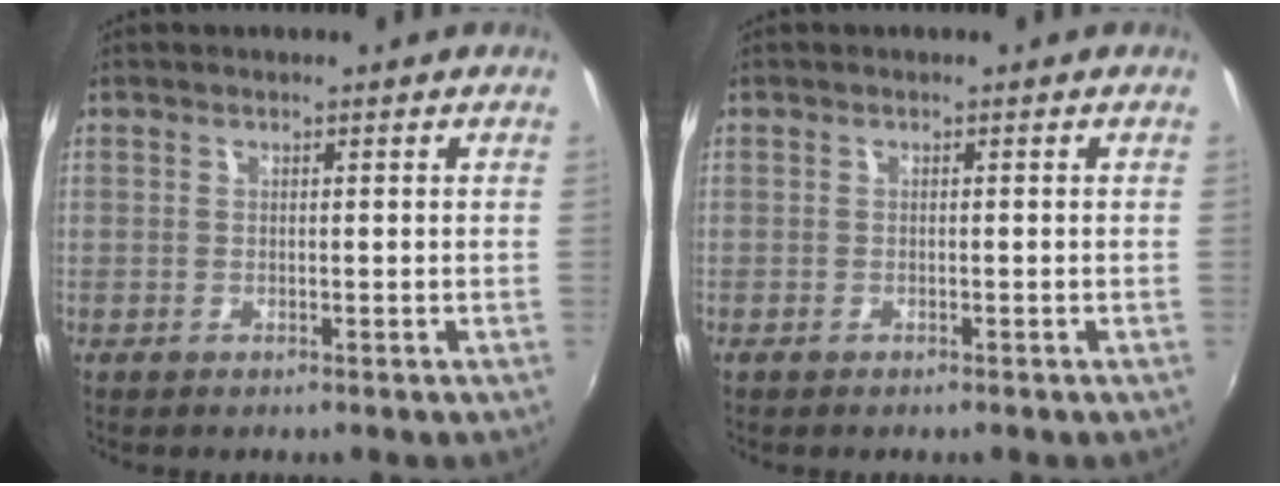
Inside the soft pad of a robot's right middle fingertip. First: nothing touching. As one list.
[{"total": 0.9, "force": [-0.7, 0.4, 0.4], "torque": [-0.009, -0.003, -0.014]}]